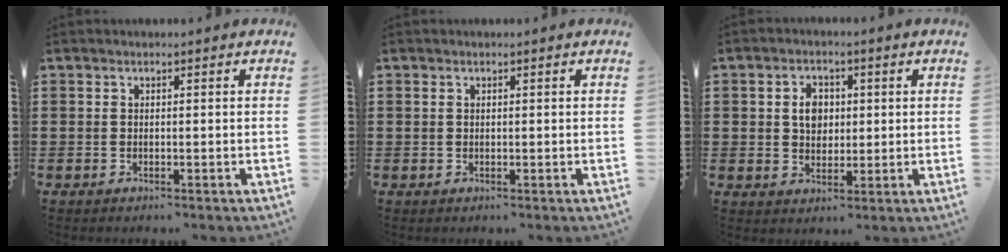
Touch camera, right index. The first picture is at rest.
{"total": 0.0}
{"total": 4.3, "force": [0.6, 3.2, 2.7], "torque": [-0.054, 0.011, 0.005]}